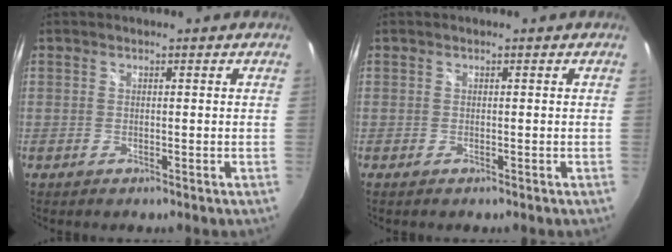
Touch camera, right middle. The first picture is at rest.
{"total": 0.0}